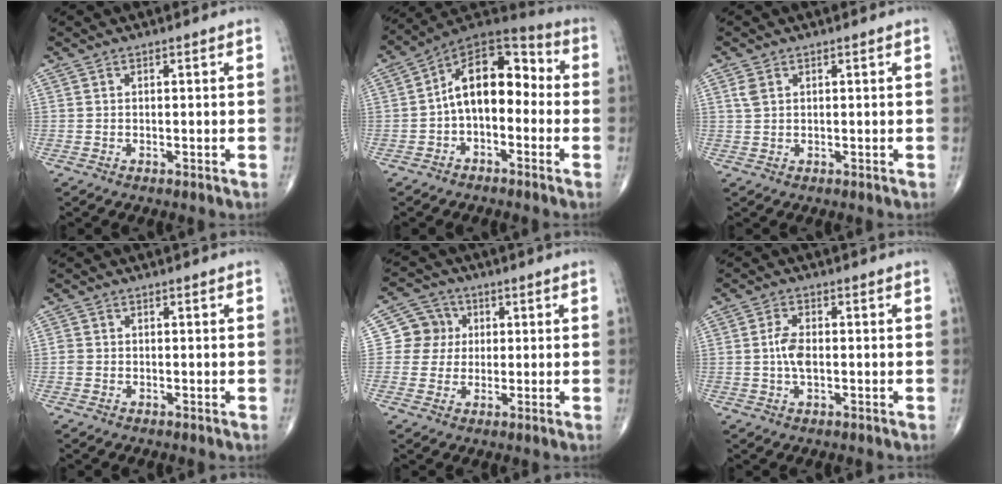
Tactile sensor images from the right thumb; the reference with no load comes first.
{"total": 13.8, "force": [-1.0, 8.3, 11.0], "torque": [-0.135, 0.052, -0.035]}
{"total": 2.0, "force": [0.9, 1.4, 1.2], "torque": [-0.027, 0.004, 0.022]}
{"total": 1.2, "force": [-0.3, 1.1, 0.5], "torque": [-0.006, 0.003, -0.007]}
{"total": 6.5, "force": [0.9, 6.4, 1.2], "torque": [0.019, 0.008, 0.005]}
{"total": 4.2, "force": [-0.2, 2.1, 3.7], "torque": [-0.074, 0.004, -0.009]}